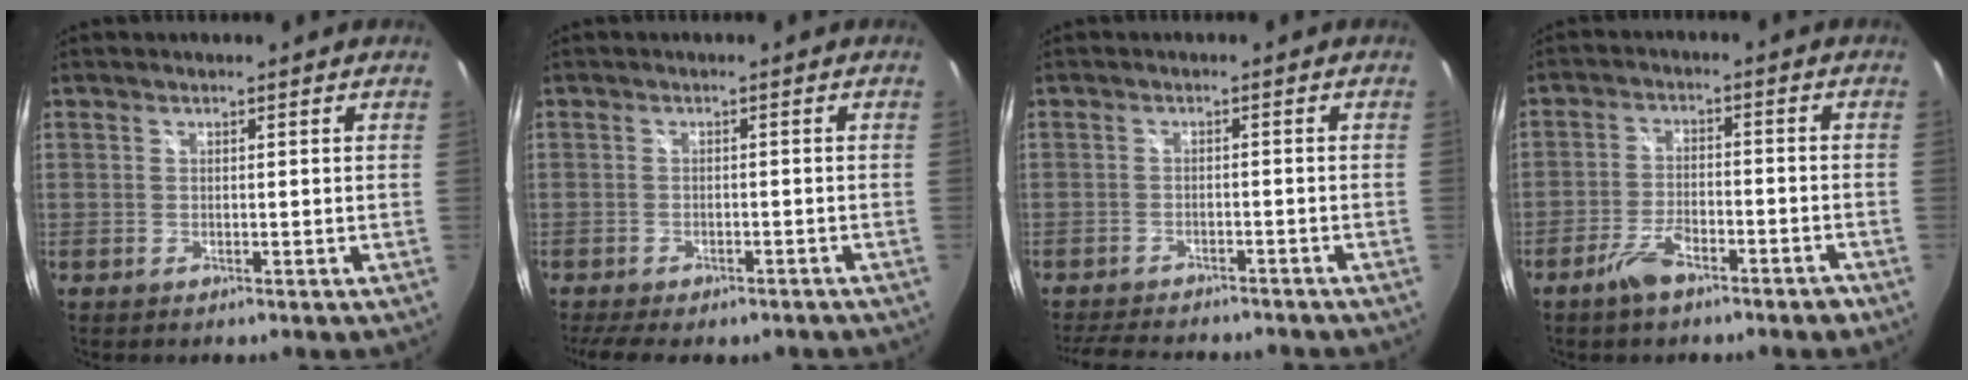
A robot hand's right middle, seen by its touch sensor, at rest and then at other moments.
{"total": 8.8, "force": [-7.0, 3.0, 4.4], "torque": [-0.097, -0.024, -0.098]}
{"total": 11.2, "force": [-9.8, 2.9, 4.4], "torque": [-0.100, -0.015, -0.143]}
{"total": 6.7, "force": [-4.8, 2.5, 3.9], "torque": [-0.084, 0.000, -0.080]}